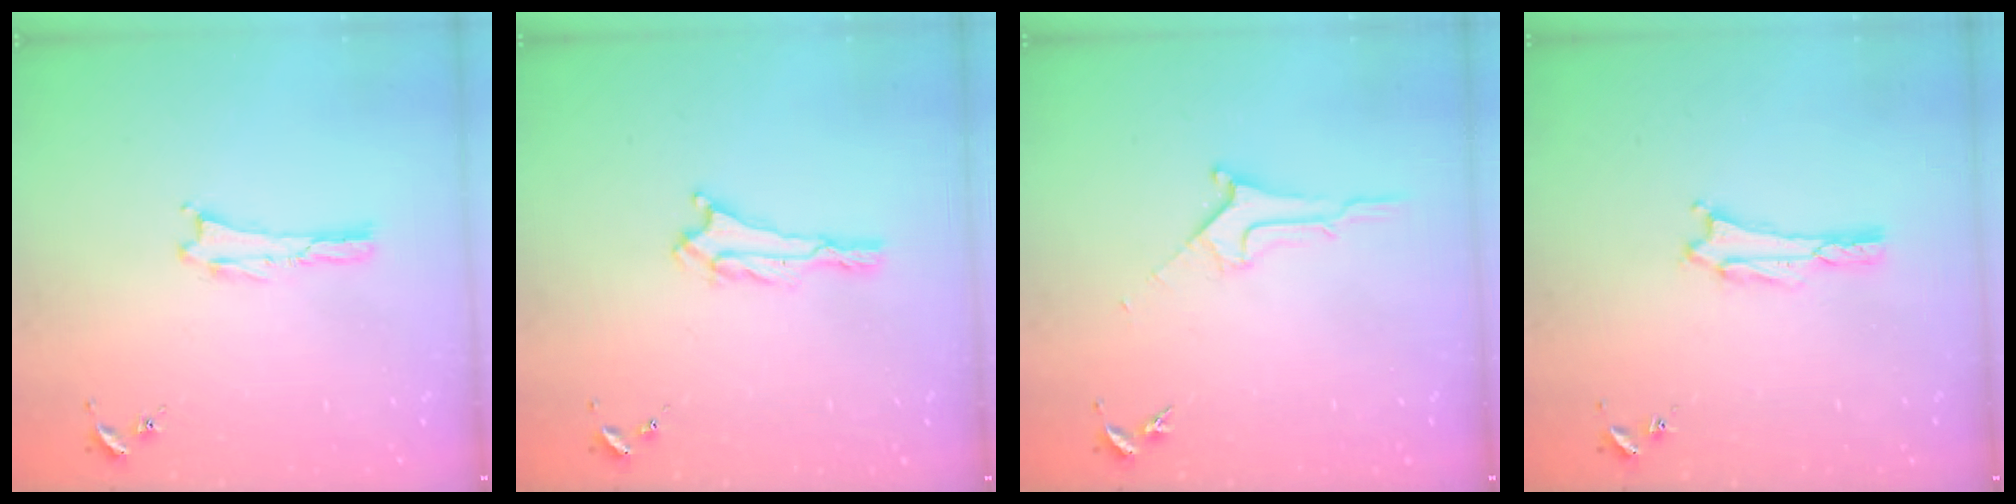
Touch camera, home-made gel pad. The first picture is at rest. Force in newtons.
{"total": 1.0, "press": 1.0, "slide": 0.1}
{"total": 1.8, "press": 1.7, "slide": 0.2}
{"total": 1.6, "press": 1.6, "slide": 0.2}